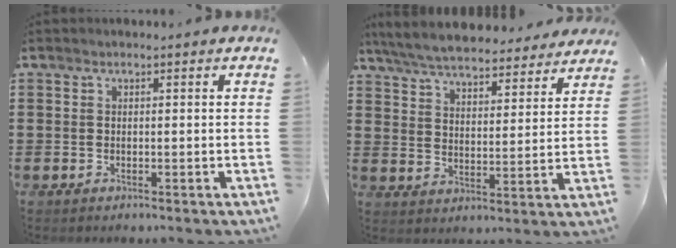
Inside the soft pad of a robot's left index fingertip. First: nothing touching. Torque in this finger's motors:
{"motor_torque": [2.14, 0.00, 0.61, 0.21]}